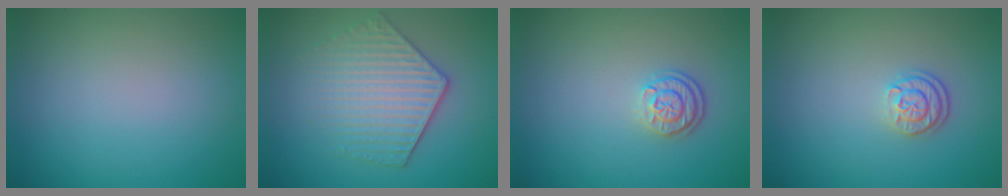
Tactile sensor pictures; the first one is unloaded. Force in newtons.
{"total": 4.6, "press": 3.8, "slide": 2.6}
{"total": 2.3, "press": 2.0, "slide": 1.3}
{"total": 2.3, "press": 1.7, "slide": 1.4}